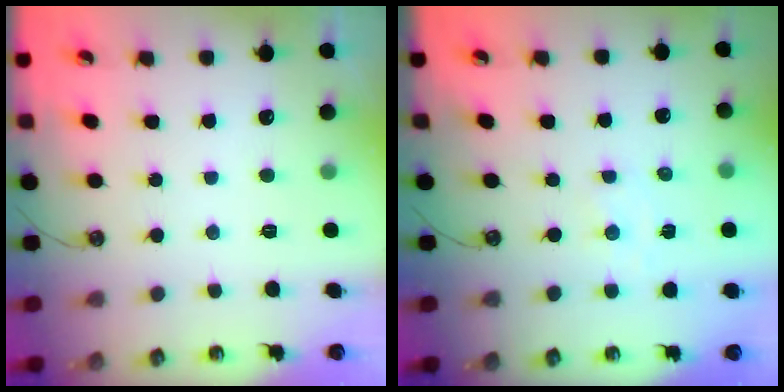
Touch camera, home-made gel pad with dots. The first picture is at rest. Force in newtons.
{"total": 1.8, "press": 1.7, "slide": 0.3}